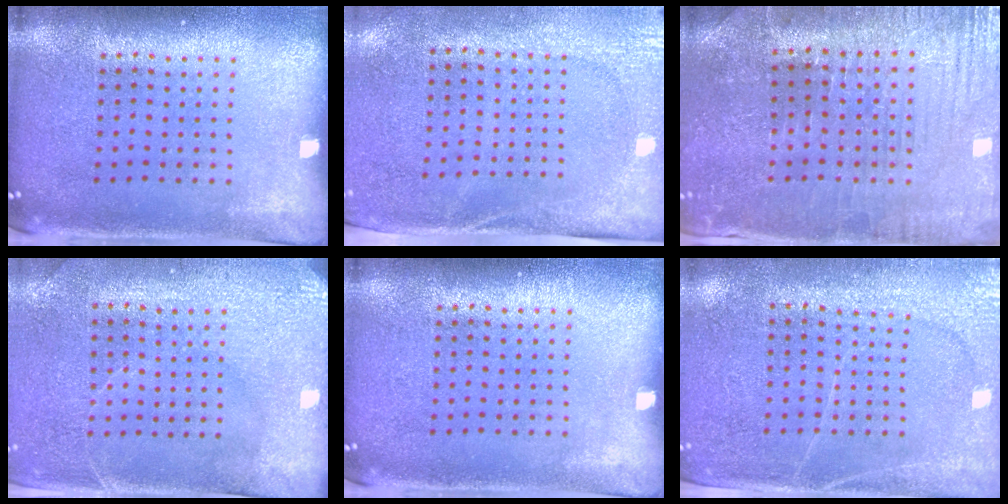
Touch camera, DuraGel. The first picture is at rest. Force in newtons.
{"total": 2.7, "press": 2.1, "slide": 1.6}
{"total": 1.3, "press": 1.2, "slide": 0.4}
{"total": 2.9, "press": 2.8, "slide": 0.7}
{"total": 0.0}
{"total": 2.9, "press": 2.7, "slide": 1.1}